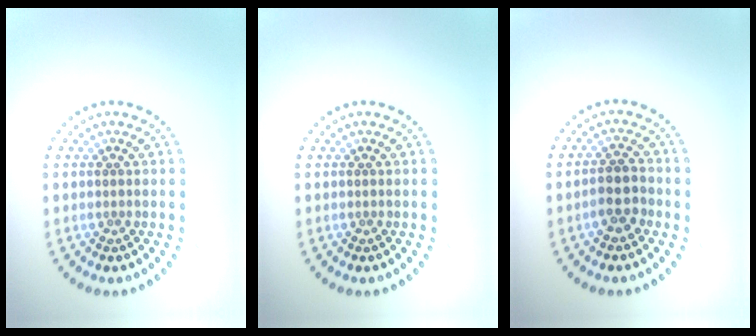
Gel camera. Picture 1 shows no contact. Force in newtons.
{"total": 0.0}
{"total": 2.6, "press": 2.5, "slide": 0.9}